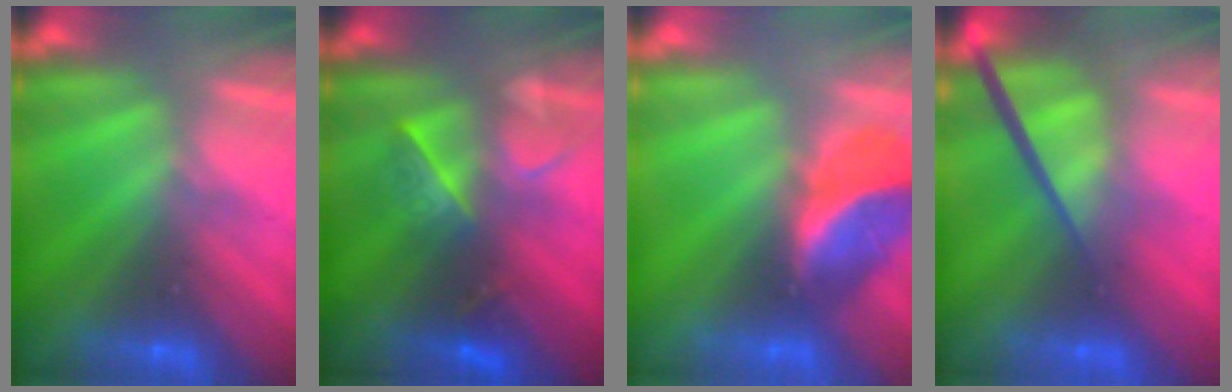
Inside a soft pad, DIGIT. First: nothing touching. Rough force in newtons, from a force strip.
{"total": 2.6}
{"total": 2.8}
{"total": 4.2}